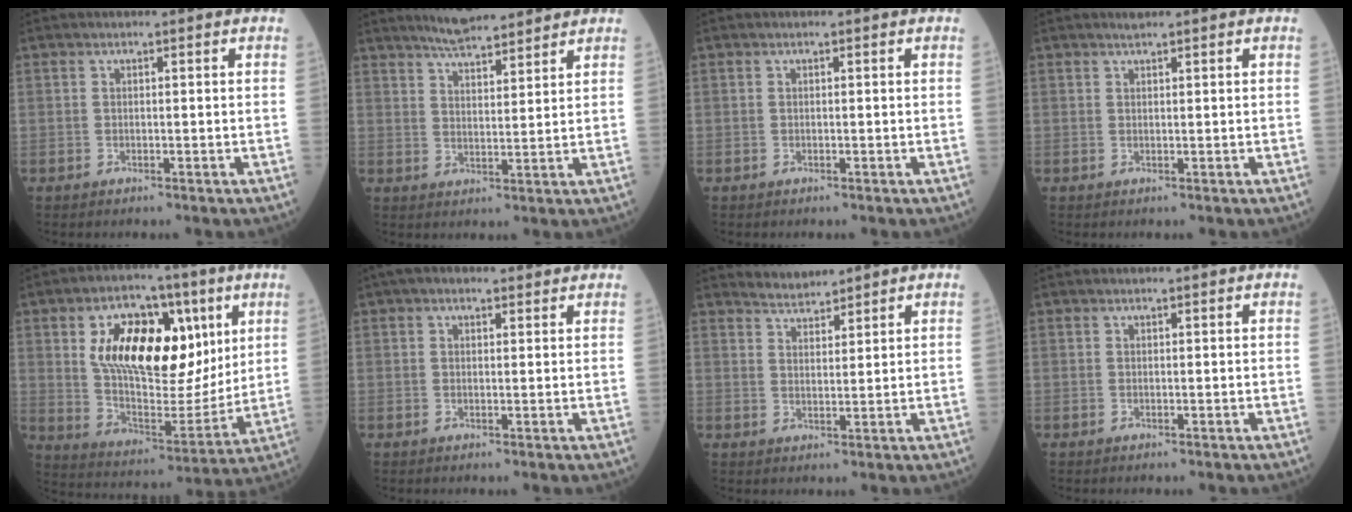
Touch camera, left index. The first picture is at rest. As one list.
[{"total": 7.9, "force": [7.2, 1.1, 3.0], "torque": [-0.054, 0.014, 0.121]}, {"total": 0.0}, {"total": 0.9, "force": [0.8, -0.1, 0.3], "torque": [-0.005, 0.005, 0.016]}, {"total": 19.8, "force": [6.9, 9.4, 16.0], "torque": [-0.262, 0.021, 0.121]}, {"total": 3.9, "force": [2.9, 1.7, 1.9], "torque": [-0.032, 0.032, 0.045]}, {"total": 3.2, "force": [3.1, 0.3, -0.1], "torque": [-0.001, 0.006, 0.059]}, {"total": 0.0}]